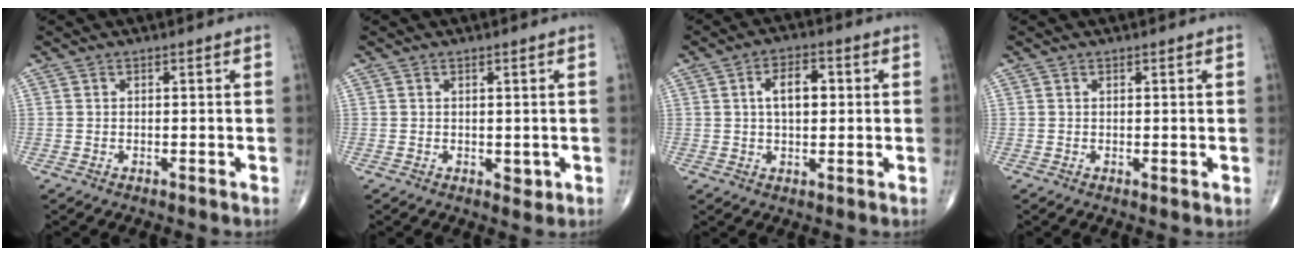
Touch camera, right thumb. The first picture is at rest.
{"total": 1.6, "force": [-0.1, 1.1, 1.1], "torque": [-0.010, -0.002, 0.003]}
{"total": 6.6, "force": [1.0, 3.7, 5.4], "torque": [-0.078, 0.011, 0.013]}
{"total": 0.5, "force": [0.2, 0.2, 0.4], "torque": [-0.013, -0.004, 0.003]}